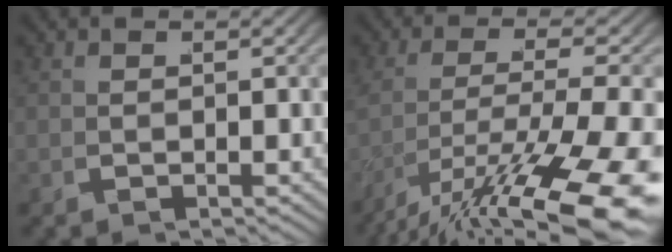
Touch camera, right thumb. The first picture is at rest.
{"total": 10.9, "force": [-3.5, 4.5, 9.3], "torque": [-0.173, -0.043, -0.027]}